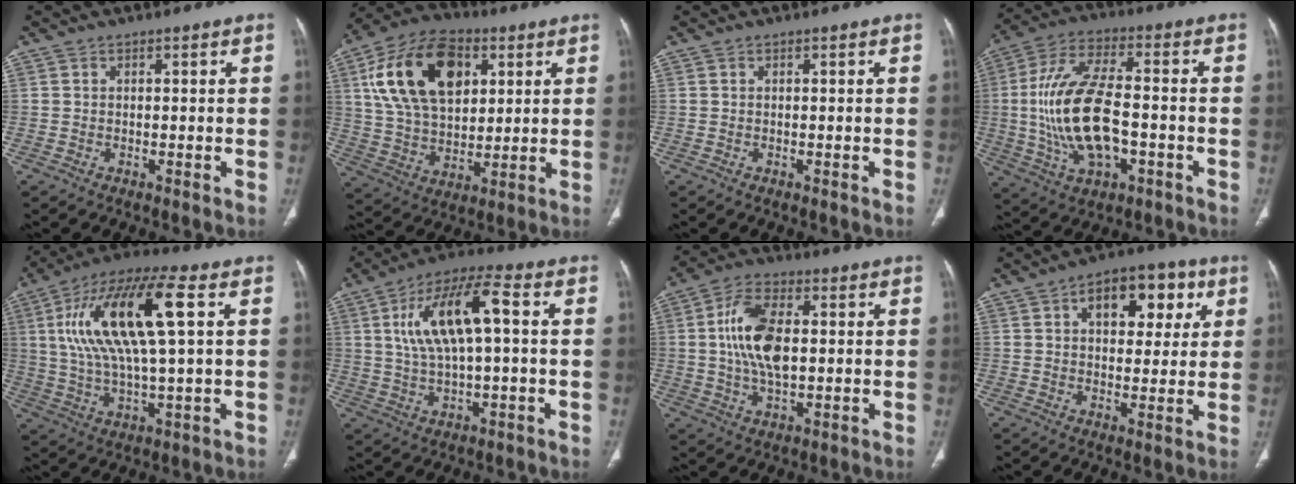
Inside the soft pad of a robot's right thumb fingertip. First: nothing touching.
{"total": 21.0, "force": [6.9, 13.0, 15.0], "torque": [-0.248, -0.007, 0.123]}
{"total": 0.0}
{"total": 18.3, "force": [-2.5, 8.8, 15.8], "torque": [-0.316, 0.020, -0.038]}
{"total": 19.7, "force": [4.7, 5.5, 18.3], "torque": [-0.370, 0.014, 0.083]}
{"total": 14.4, "force": [2.6, 5.0, 13.2], "torque": [-0.255, 0.023, 0.046]}
{"total": 12.3, "force": [1.1, 6.4, 10.4], "torque": [-0.200, 0.007, 0.021]}
{"total": 13.1, "force": [4.8, 7.6, 9.5], "torque": [-0.089, 0.005, 0.067]}